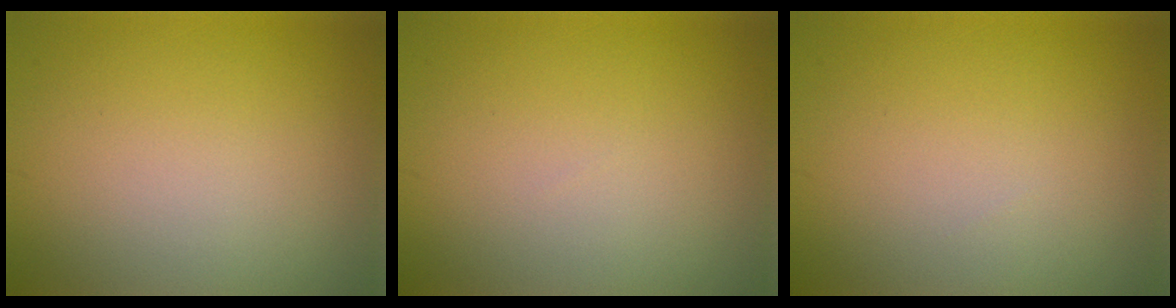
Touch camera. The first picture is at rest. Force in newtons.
{"total": 0.0}
{"total": 0.0}